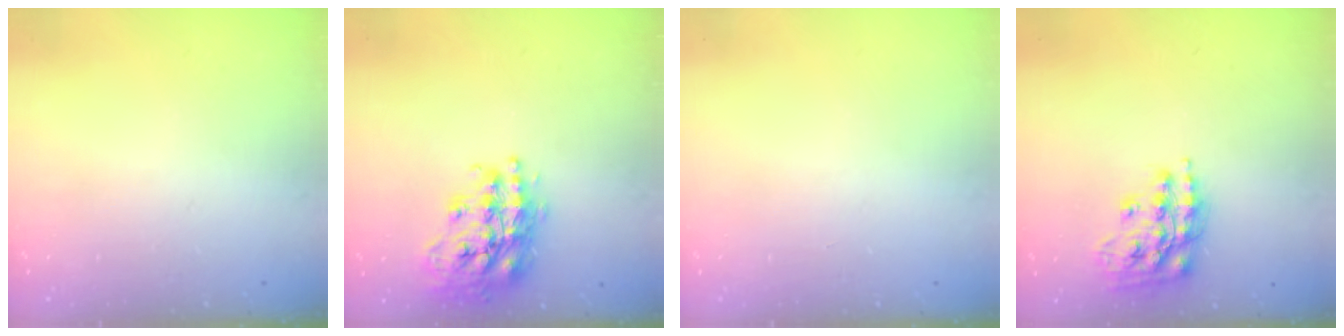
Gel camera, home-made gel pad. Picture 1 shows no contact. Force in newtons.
{"total": 20.1, "press": 20.1, "slide": 1.4}
{"total": 0.0}
{"total": 15.2, "press": 15.1, "slide": 0.8}